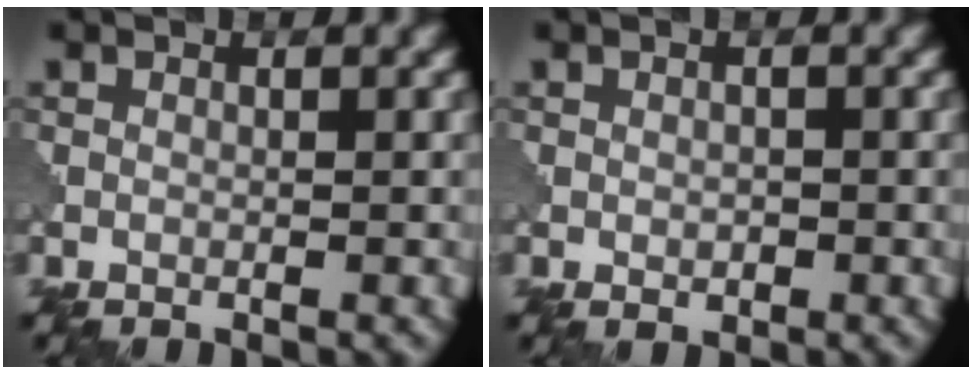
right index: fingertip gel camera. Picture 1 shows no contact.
{"total": 1.0, "force": [-0.2, 0.7, 0.7], "torque": [-0.010, -0.001, -0.003]}